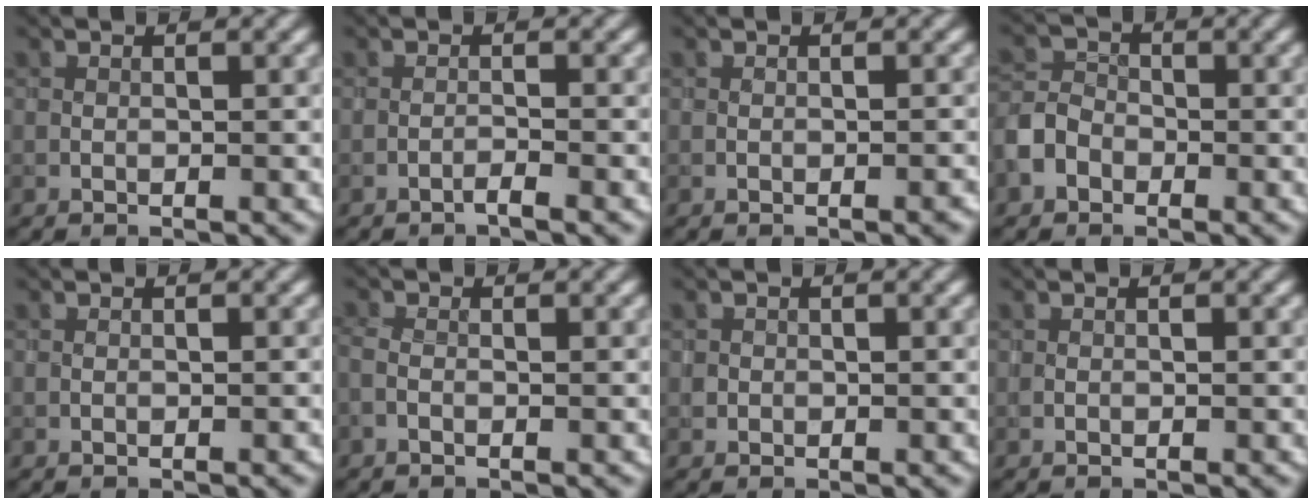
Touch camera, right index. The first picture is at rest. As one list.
[{"total": 0.9, "force": [-0.7, 0.0, 0.6], "torque": [-0.008, 0.006, -0.018]}, {"total": 0.7, "force": [-0.3, 0.1, 0.6], "torque": [-0.009, 0.001, -0.004]}, {"total": 3.5, "force": [-1.7, 2.8, 1.4], "torque": [-0.023, -0.001, -0.041]}, {"total": 0.0}, {"total": 1.0, "force": [-0.4, 0.5, 0.8], "torque": [-0.019, -0.003, -0.011]}, {"total": 0.5, "force": [0.0, 0.5, 0.0], "torque": [0.006, -0.005, 0.000]}, {"total": 0.0}]